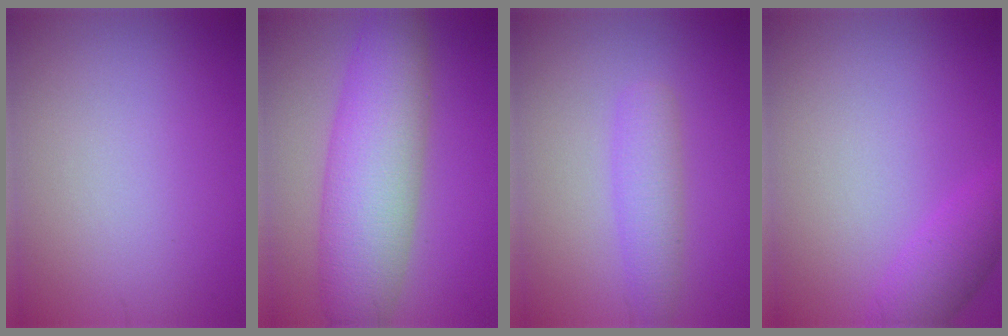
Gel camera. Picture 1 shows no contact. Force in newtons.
{"total": 8.7, "press": 8.7, "slide": 0.5}
{"total": 2.8, "press": 2.8, "slide": 0.1}
{"total": 3.0, "press": 3.0, "slide": 0.1}